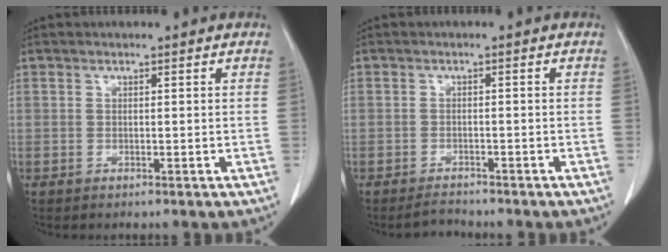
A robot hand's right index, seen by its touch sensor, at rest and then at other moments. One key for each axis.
{"total": 1.9, "fx": -1.8, "fy": 0.3, "fz": 0.0, "tx": -0.003, "ty": -0.007, "tz": -0.027}